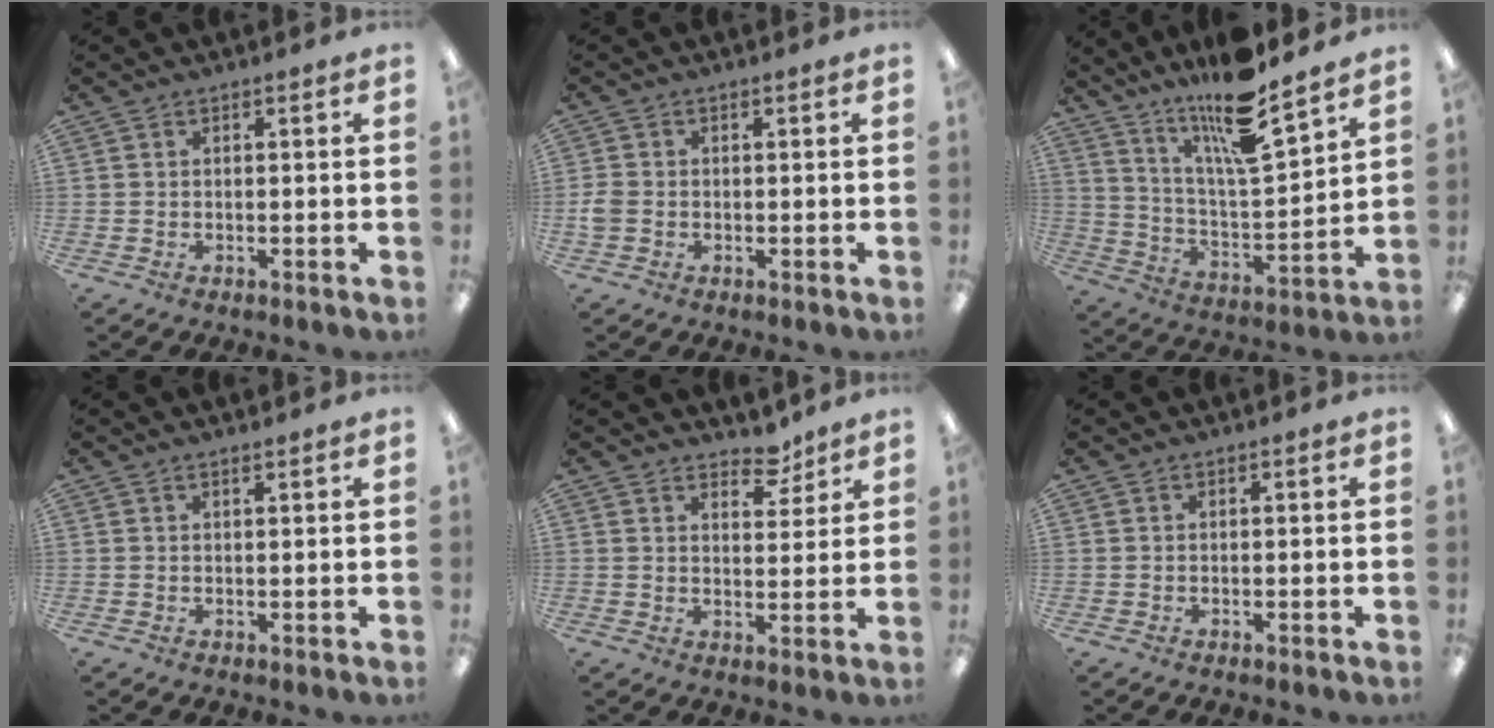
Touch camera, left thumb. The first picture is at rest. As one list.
[{"total": 2.7, "force": [-0.5, 2.1, 1.5], "torque": [-0.031, 0.003, -0.010]}, {"total": 15.7, "force": [12.9, 2.3, 8.7], "torque": [-0.168, -0.086, 0.216]}, {"total": 0.8, "force": [0.7, 0.1, 0.3], "torque": [-0.006, 0.000, 0.013]}, {"total": 6.1, "force": [5.1, 2.7, 1.8], "torque": [-0.008, -0.037, 0.088]}, {"total": 0.0}]